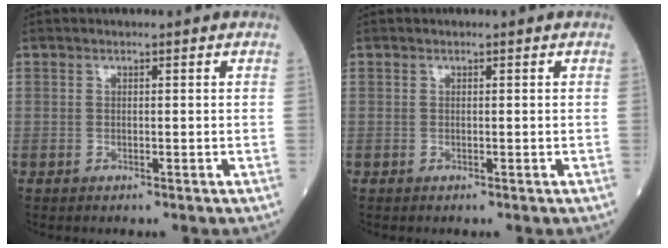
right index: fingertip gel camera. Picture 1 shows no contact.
{"total": 0.0}